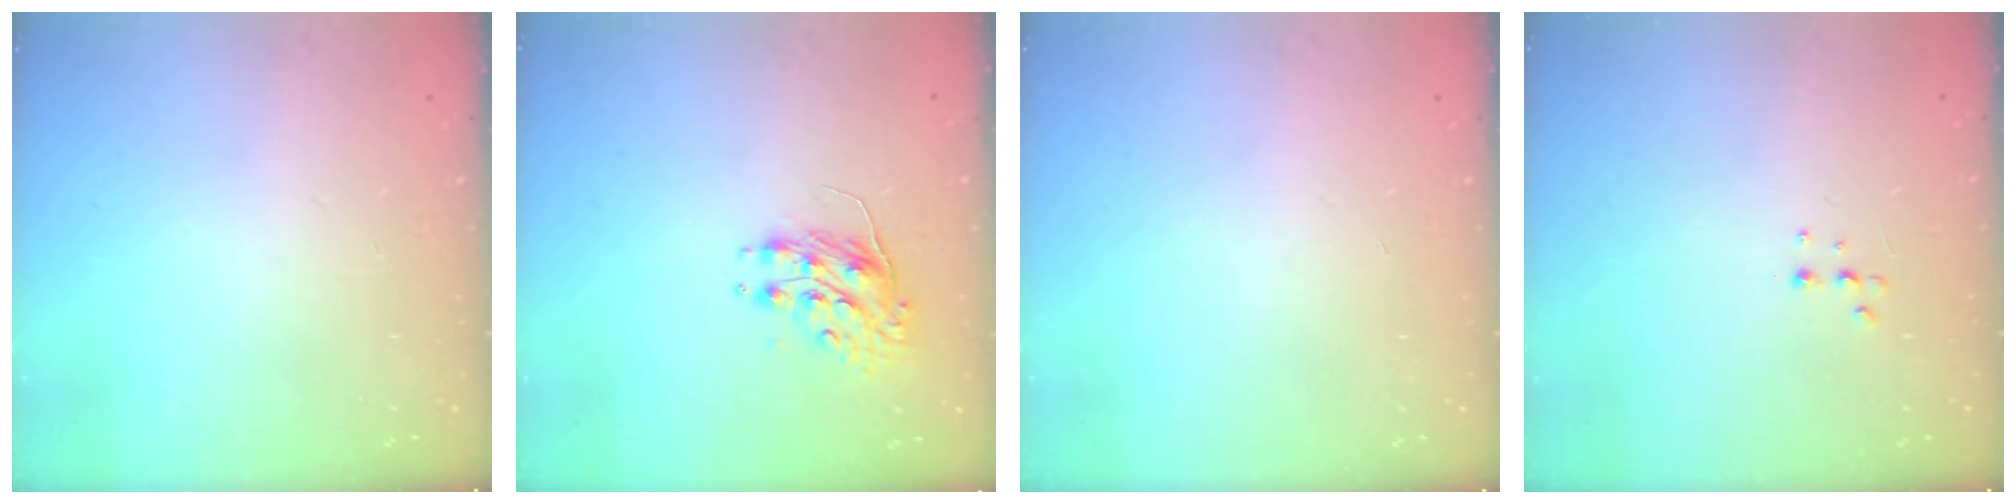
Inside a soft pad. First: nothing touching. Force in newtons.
{"total": 8.0, "press": 8.0, "slide": 0.2}
{"total": 0.0}
{"total": 4.4, "press": 4.3, "slide": 1.0}